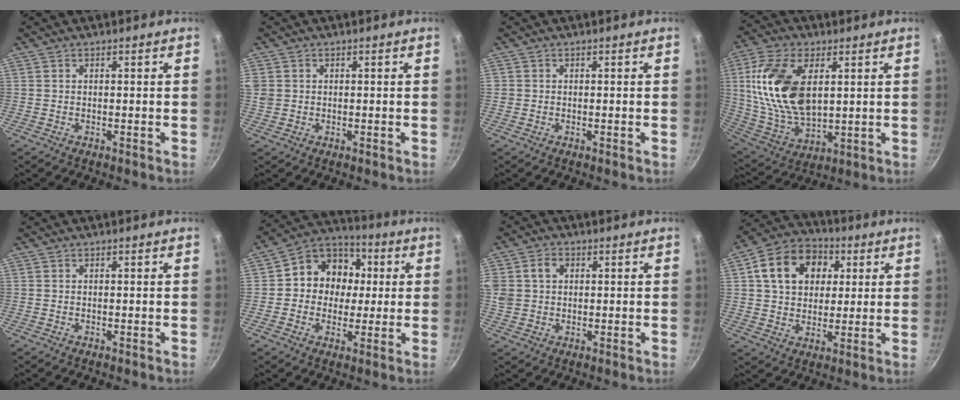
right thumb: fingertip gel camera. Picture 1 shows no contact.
{"total": 3.1, "force": [0.4, 2.7, 1.3], "torque": [-0.021, 0.000, 0.009]}
{"total": 0.7, "force": [0.0, 0.7, 0.1], "torque": [0.000, 0.002, -0.002]}
{"total": 19.1, "force": [4.4, 10.9, 15.1], "torque": [-0.281, -0.013, 0.093]}
{"total": 0.0}
{"total": 12.6, "force": [1.2, 11.1, 5.8], "torque": [-0.049, 0.021, -0.003]}
{"total": 7.4, "force": [1.8, 6.0, 3.9], "torque": [-0.069, 0.007, 0.030]}
{"total": 14.9, "force": [4.3, 11.4, 8.7], "torque": [-0.124, 0.016, 0.060]}